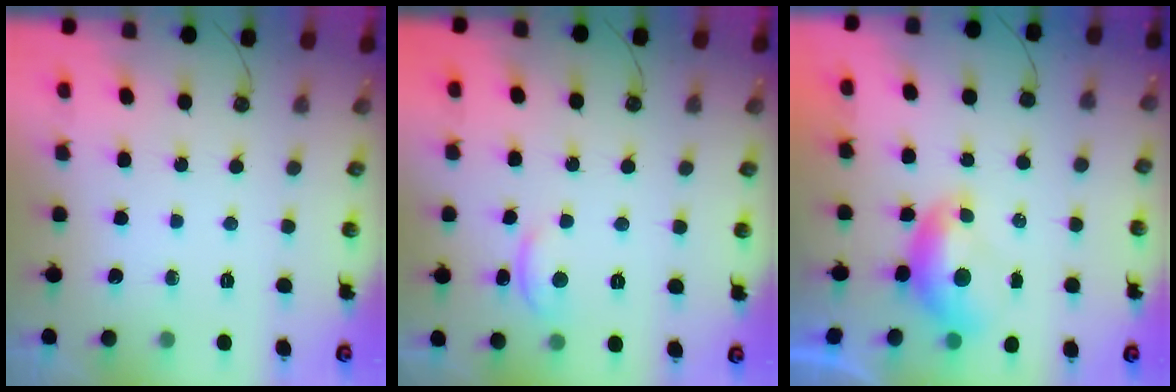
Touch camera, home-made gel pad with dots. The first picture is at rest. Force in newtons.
{"total": 0.0}
{"total": 0.7, "press": 0.4, "slide": 0.6}